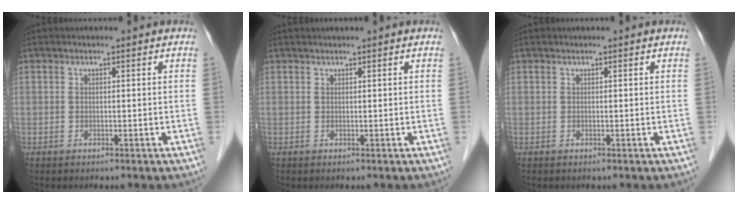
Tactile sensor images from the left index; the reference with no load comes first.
{"total": 1.1, "force": [1.0, -0.1, 0.5], "torque": [-0.006, 0.017, 0.022]}
{"total": 0.0}